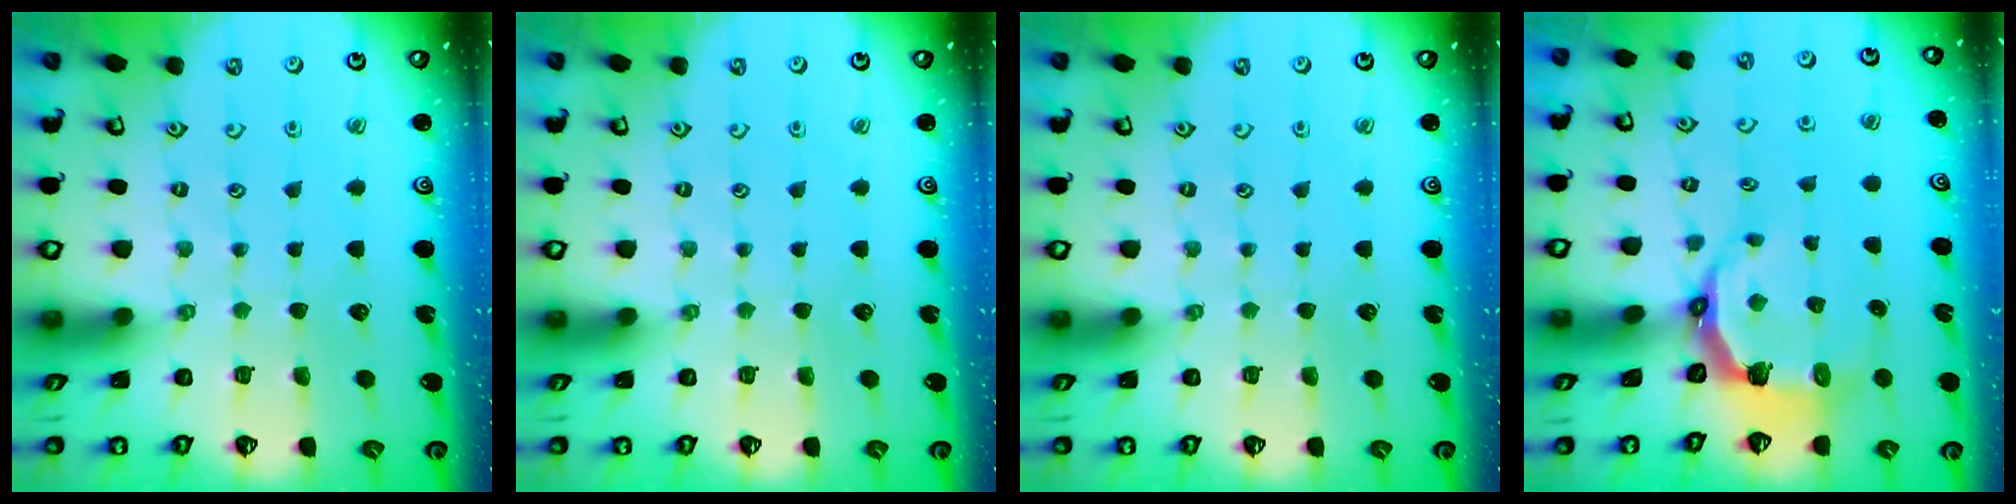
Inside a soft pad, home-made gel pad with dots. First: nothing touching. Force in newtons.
{"total": 0.0}
{"total": 0.0}
{"total": 6.8, "press": 5.1, "slide": 4.5}